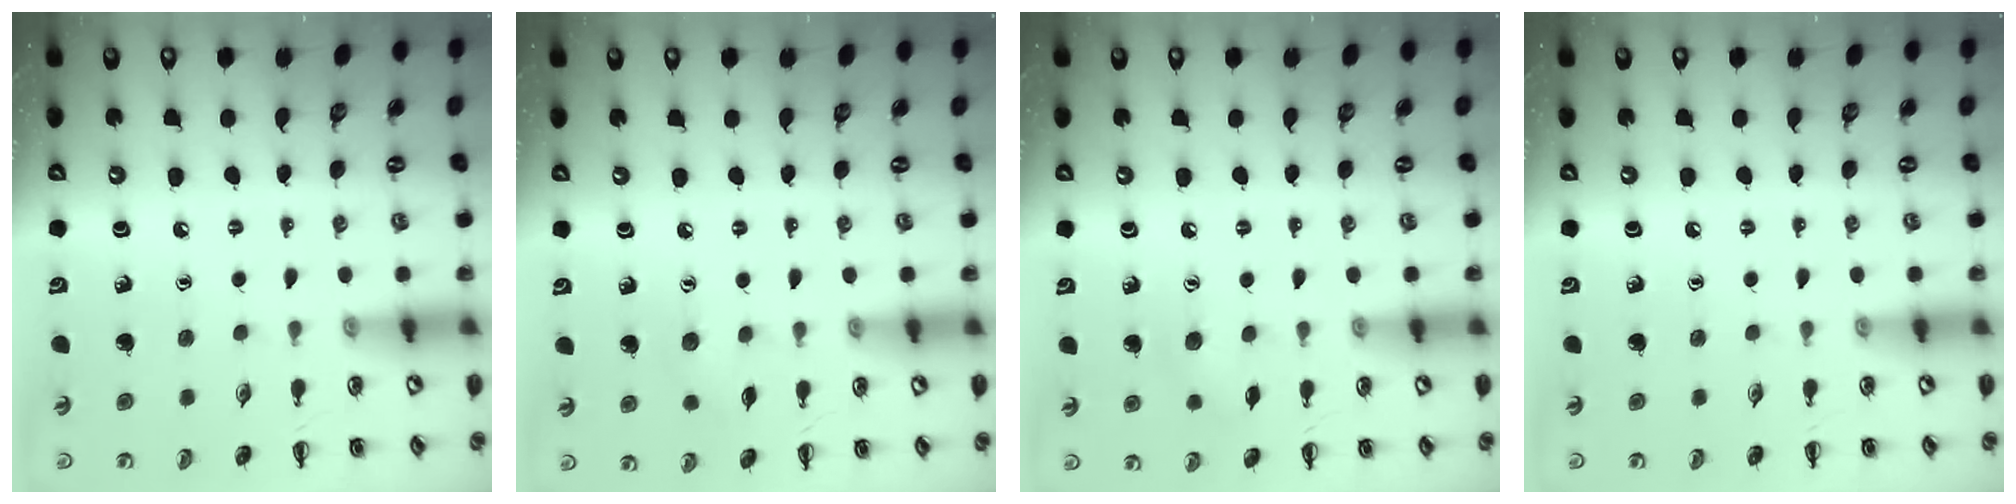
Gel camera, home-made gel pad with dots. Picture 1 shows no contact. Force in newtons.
{"total": 4.3, "press": 4.2, "slide": 1.0}
{"total": 4.8, "press": 4.7, "slide": 1.0}
{"total": 0.0}